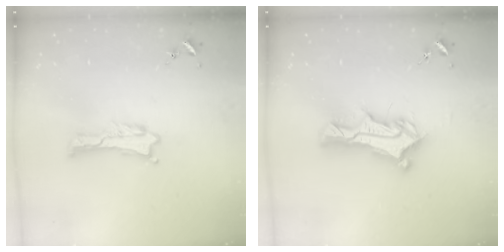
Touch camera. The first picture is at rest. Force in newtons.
{"total": 8.8, "press": 8.7, "slide": 0.7}